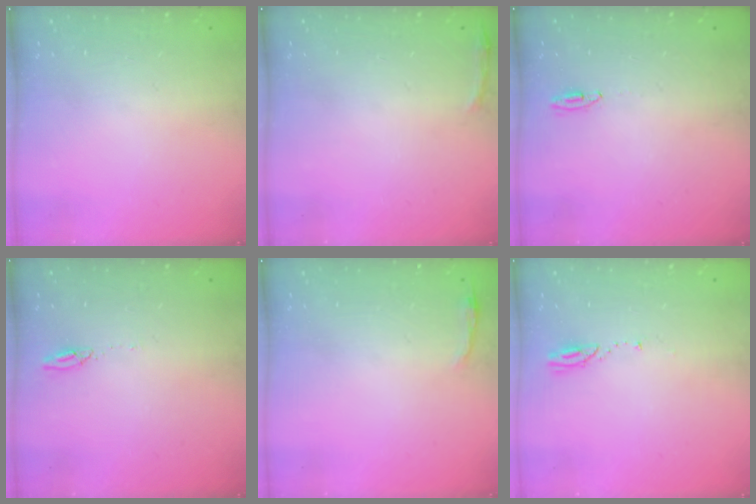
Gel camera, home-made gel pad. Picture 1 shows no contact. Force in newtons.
{"total": 3.0, "press": 1.9, "slide": 2.3}
{"total": 2.7, "press": 2.5, "slide": 1.0}
{"total": 2.7, "press": 2.7, "slide": 0.2}
{"total": 2.8, "press": 2.8, "slide": 0.6}
{"total": 3.2, "press": 3.2, "slide": 0.3}